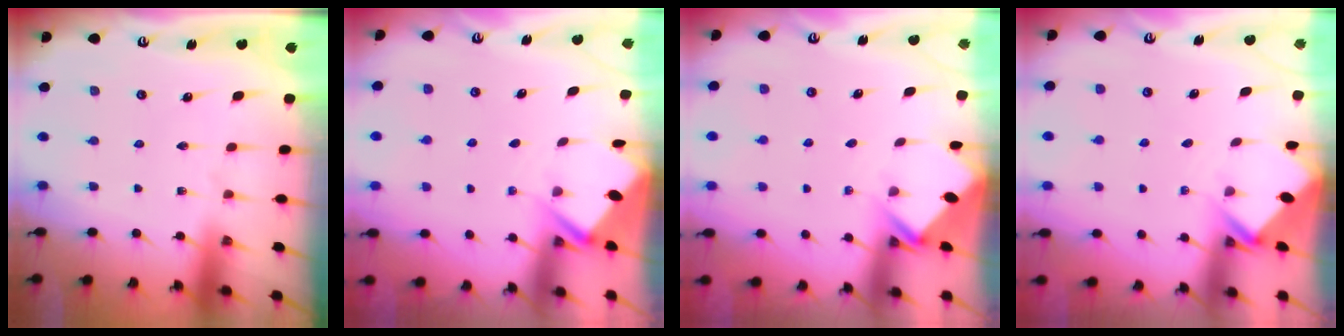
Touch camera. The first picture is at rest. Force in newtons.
{"total": 2.9, "press": 2.9, "slide": 0.4}
{"total": 2.8, "press": 2.8, "slide": 0.2}
{"total": 2.8, "press": 2.8, "slide": 0.2}